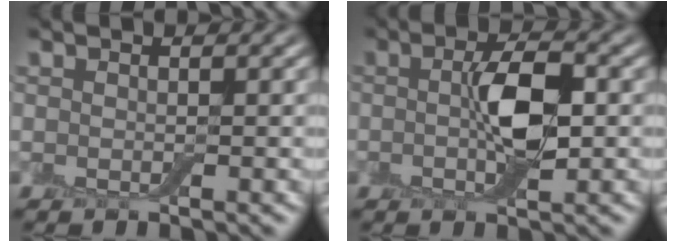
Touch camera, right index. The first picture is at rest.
{"total": 4.7, "force": [-0.3, 1.7, 4.4], "torque": [-0.086, 0.003, -0.006]}